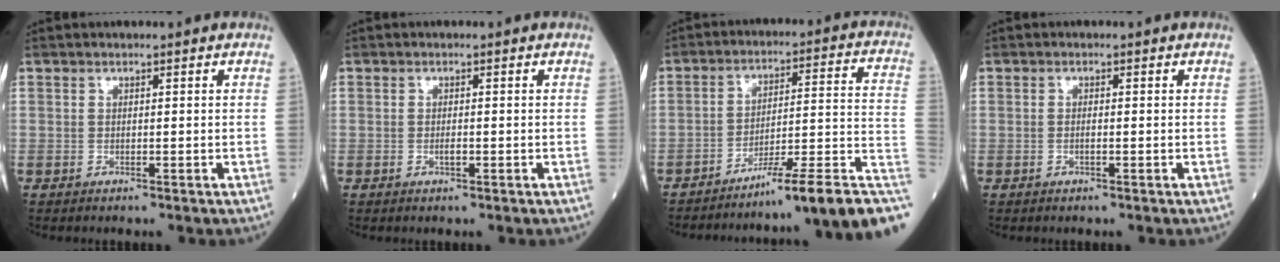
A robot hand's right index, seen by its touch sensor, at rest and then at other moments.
{"total": 0.8, "force": [-0.3, 0.3, 0.8], "torque": [-0.014, 0.000, -0.005]}
{"total": 16.8, "force": [-12.0, -0.7, 11.7], "torque": [-0.098, 0.034, -0.181]}
{"total": 0.9, "force": [-0.2, 0.2, 0.9], "torque": [-0.018, 0.000, -0.004]}